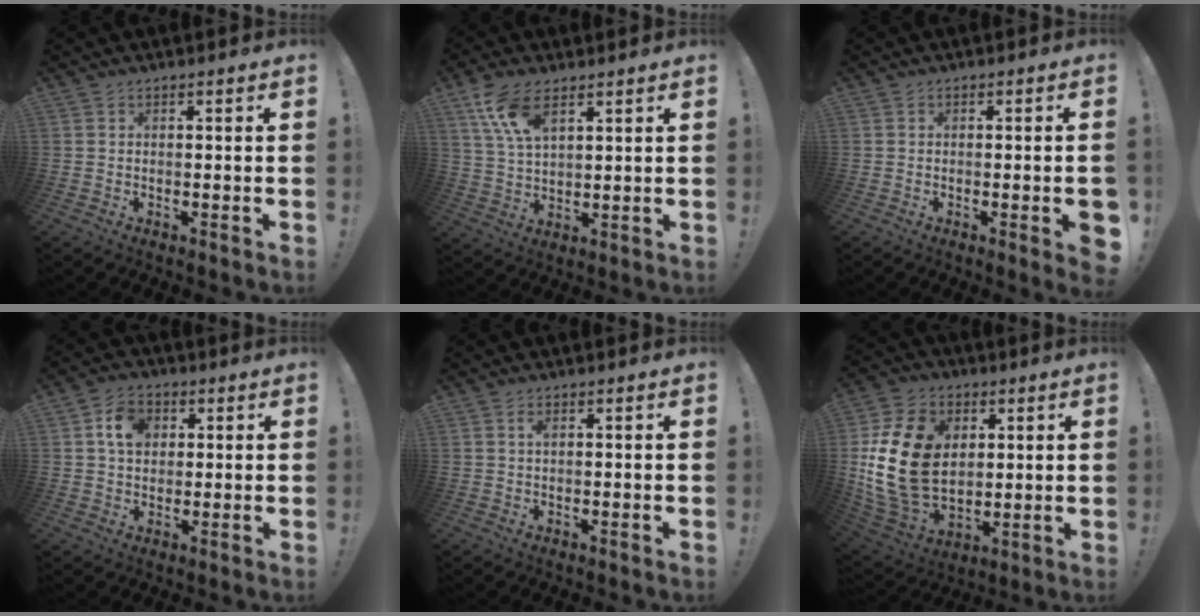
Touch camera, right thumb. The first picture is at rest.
{"total": 10.5, "force": [6.3, 4.8, 6.8], "torque": [-0.126, -0.027, 0.117]}
{"total": 4.0, "force": [-1.1, 0.2, 3.8], "torque": [-0.050, -0.006, -0.014]}
{"total": 8.7, "force": [2.7, 6.7, 4.9], "torque": [-0.066, 0.003, 0.050]}
{"total": 2.8, "force": [1.2, 1.3, 2.2], "torque": [-0.031, -0.003, 0.019]}
{"total": 22.1, "force": [3.0, 16.4, 14.4], "torque": [-0.271, -0.007, 0.063]}